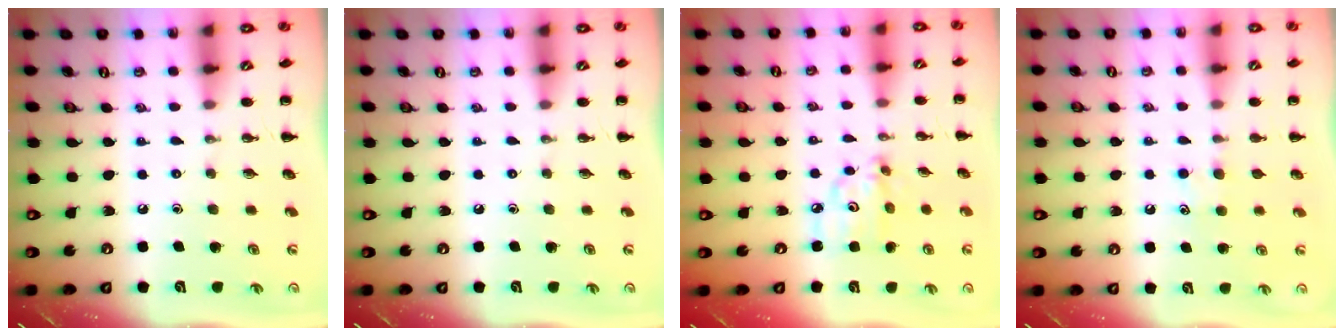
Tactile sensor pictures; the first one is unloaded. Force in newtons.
{"total": 0.0}
{"total": 6.8, "press": 6.8, "slide": 0.7}
{"total": 5.8, "press": 5.5, "slide": 1.7}